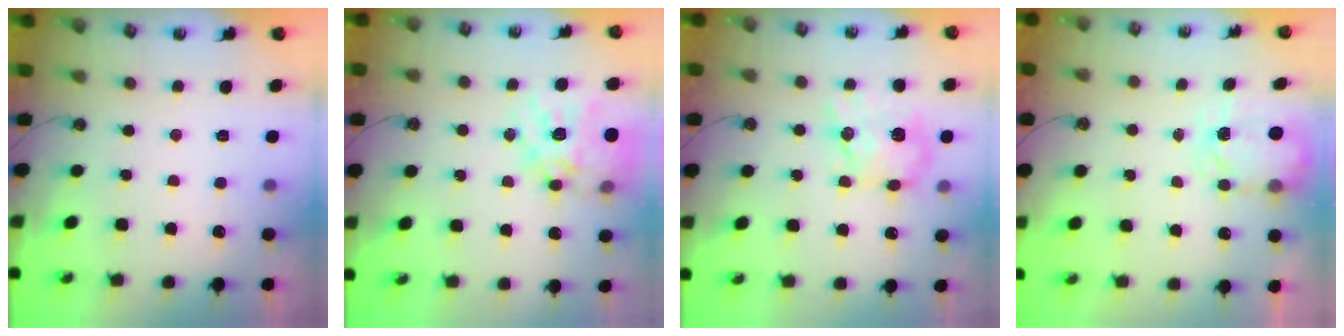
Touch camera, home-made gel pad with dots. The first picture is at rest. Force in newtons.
{"total": 20.2, "press": 20.1, "slide": 1.7}
{"total": 12.8, "press": 12.8, "slide": 0.2}
{"total": 5.0, "press": 5.0, "slide": 0.3}